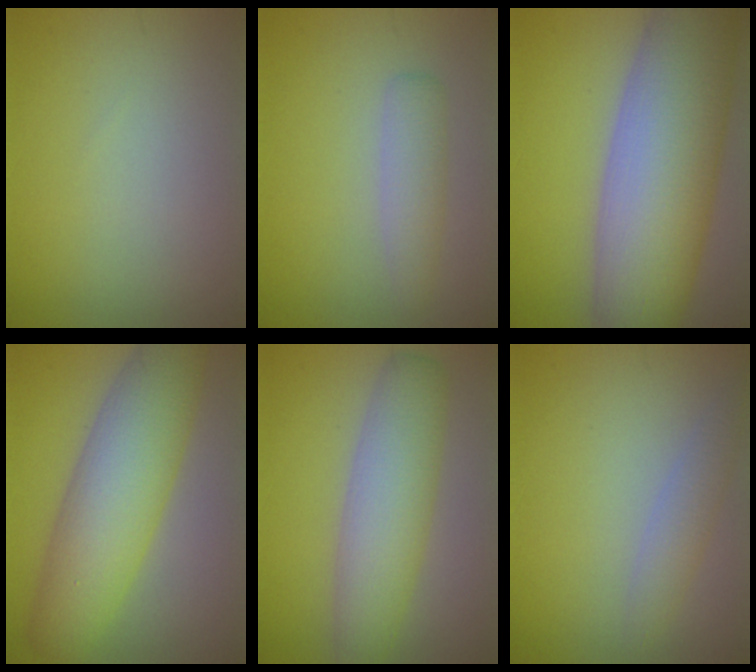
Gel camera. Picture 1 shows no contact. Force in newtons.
{"total": 2.2, "press": 2.2, "slide": 0.0}
{"total": 13.3, "press": 13.3, "slide": 0.7}
{"total": 8.6, "press": 8.6, "slide": 0.1}
{"total": 6.1, "press": 6.1, "slide": 0.4}
{"total": 2.0, "press": 2.0, "slide": 0.1}